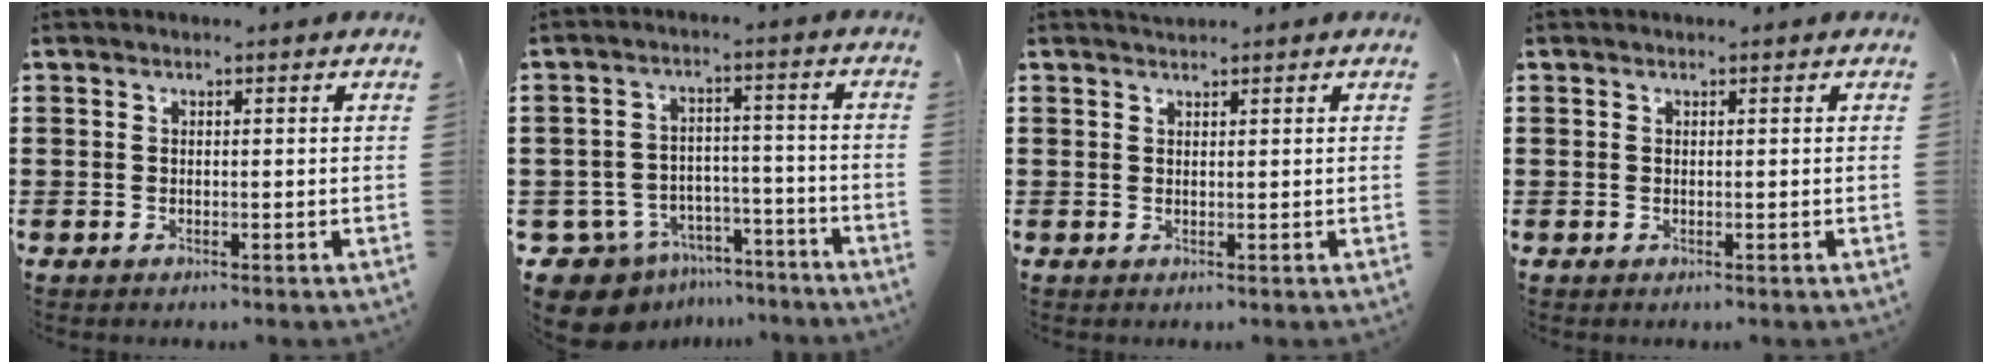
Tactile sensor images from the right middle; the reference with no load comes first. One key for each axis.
{"total": 8.8, "fx": -7.8, "fy": 3.3, "fz": 2.1, "tx": -0.058, "ty": 0.025, "tz": -0.154}
{"total": 0.8, "fx": 0.8, "fy": 0.1, "fz": 0.1, "tx": -0.003, "ty": 0.000, "tz": 0.015}
{"total": 0.0}